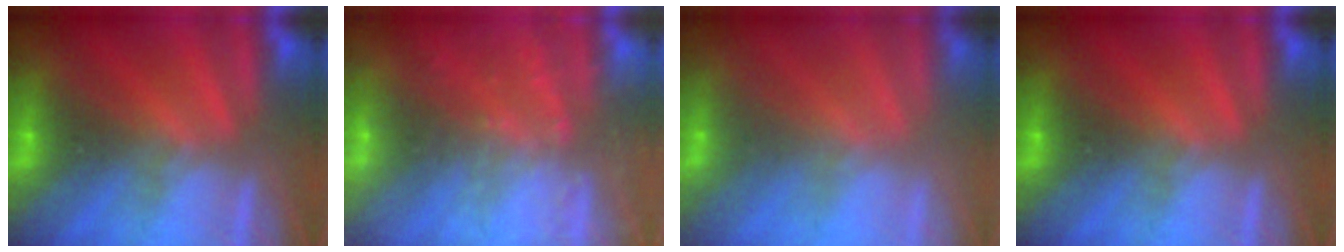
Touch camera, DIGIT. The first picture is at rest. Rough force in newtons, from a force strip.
{"total": 7.7}
{"total": 2.7}
{"total": 0.0}